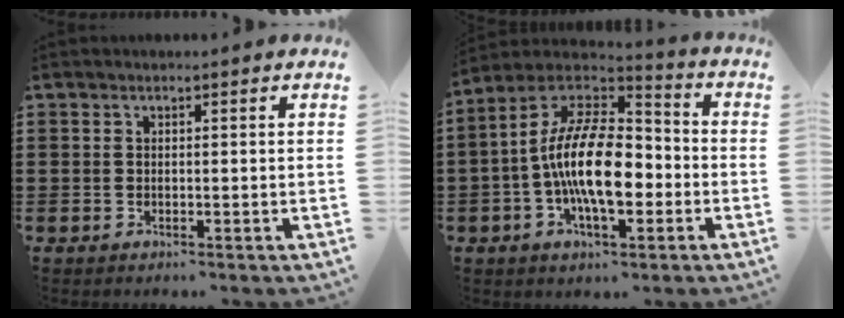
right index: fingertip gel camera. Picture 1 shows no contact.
{"total": 15.5, "force": [-2.5, 7.0, 13.6], "torque": [-0.276, -0.008, -0.052]}